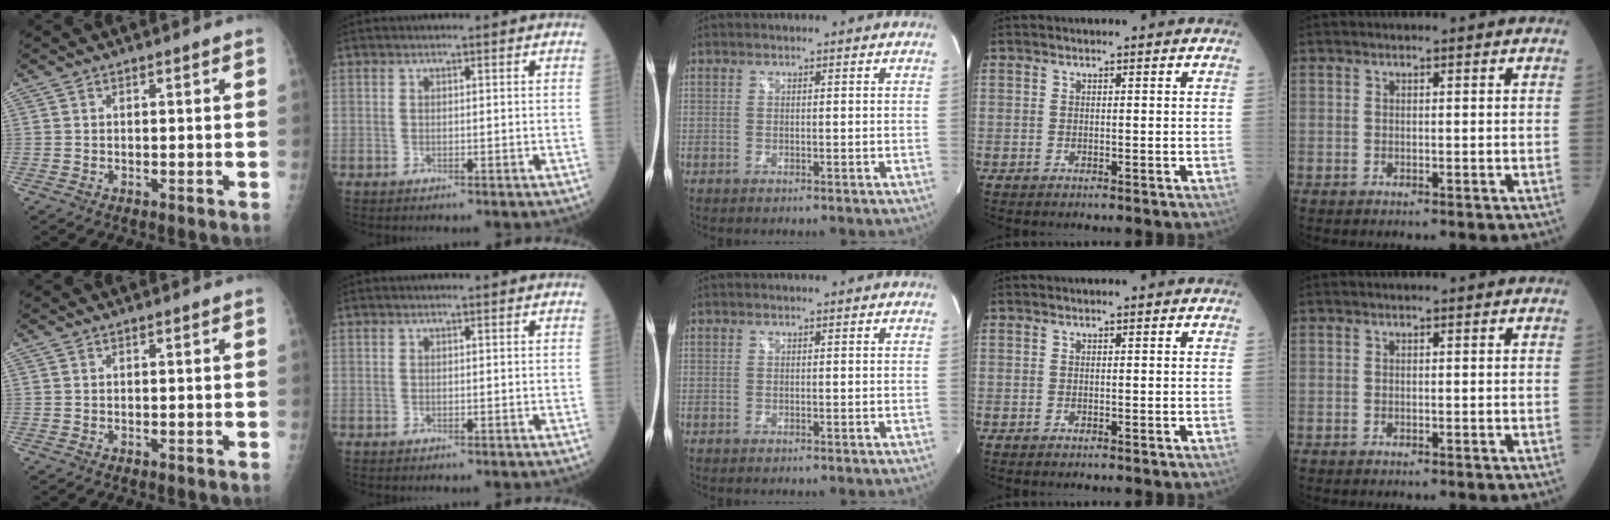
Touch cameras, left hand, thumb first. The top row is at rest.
{}